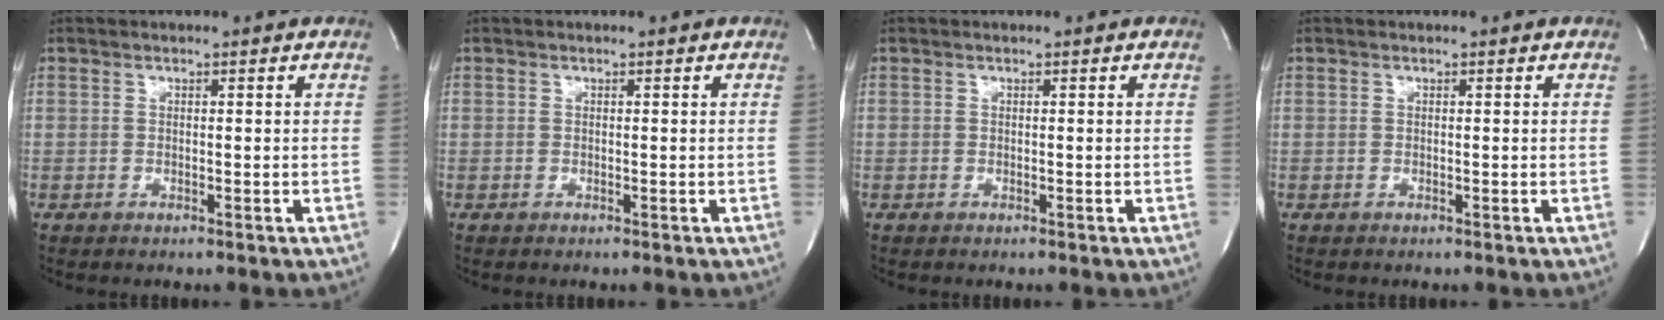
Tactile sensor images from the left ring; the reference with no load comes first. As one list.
[{"total": 0.0}, {"total": 0.0}, {"total": 0.0}]